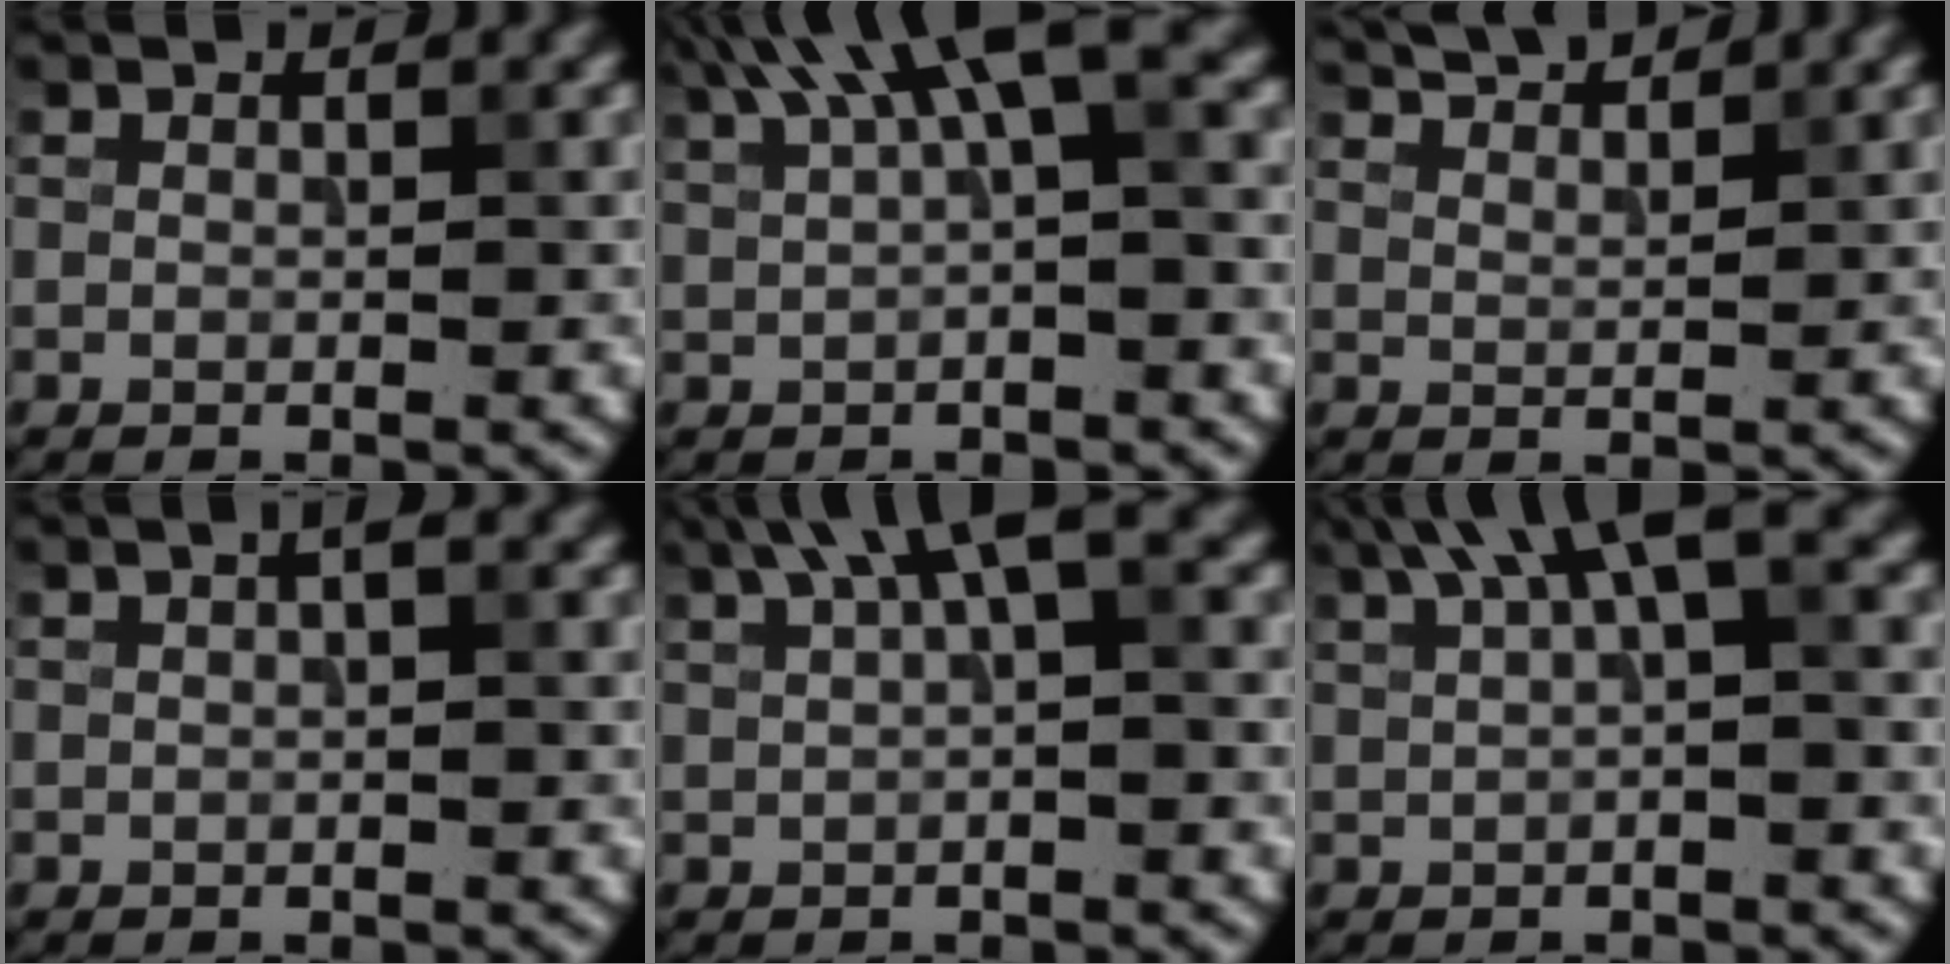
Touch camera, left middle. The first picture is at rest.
{"total": 7.4, "force": [3.6, 1.9, 6.2], "torque": [-0.100, 0.022, 0.063]}
{"total": 3.7, "force": [3.3, 0.6, 1.3], "torque": [-0.014, 0.007, 0.049]}
{"total": 0.9, "force": [0.3, 0.1, 0.8], "torque": [-0.016, 0.007, 0.004]}
{"total": 4.9, "force": [2.5, 1.1, 4.1], "torque": [-0.065, 0.016, 0.039]}
{"total": 5.6, "force": [2.8, 1.3, 4.6], "torque": [-0.072, 0.018, 0.046]}